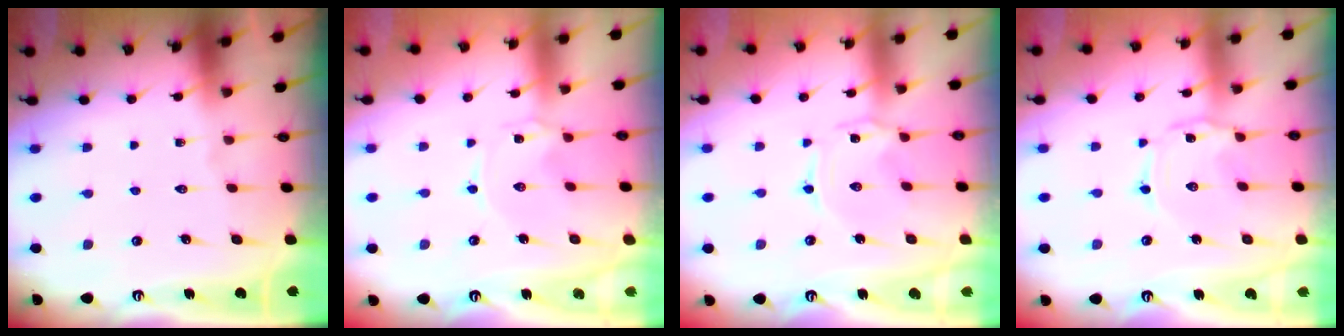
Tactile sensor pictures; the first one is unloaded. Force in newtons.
{"total": 0.0}
{"total": 1.2, "press": 1.2, "slide": 0.1}
{"total": 2.0, "press": 2.0, "slide": 0.2}